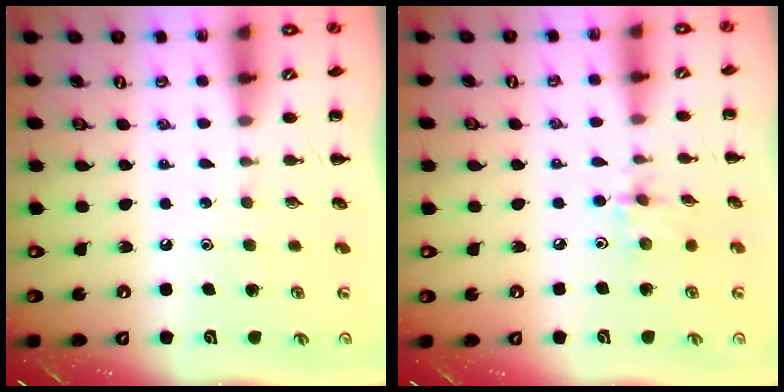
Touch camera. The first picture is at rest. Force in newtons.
{"total": 2.9, "press": 2.9, "slide": 0.5}